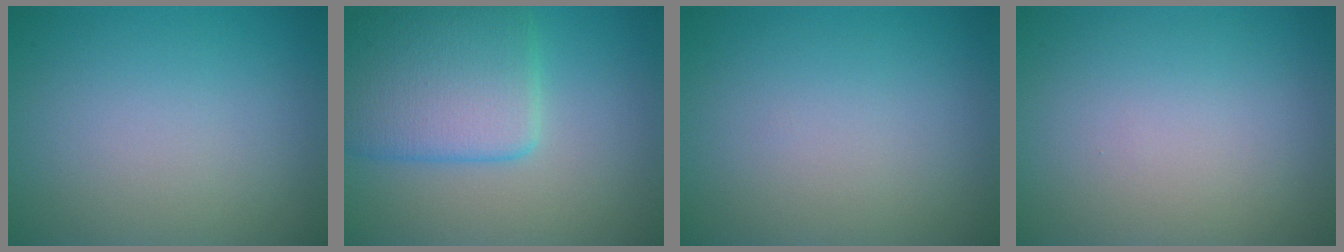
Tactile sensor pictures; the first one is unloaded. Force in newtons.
{"total": 6.6, "press": 6.6, "slide": 0.3}
{"total": 0.0}
{"total": 0.0}